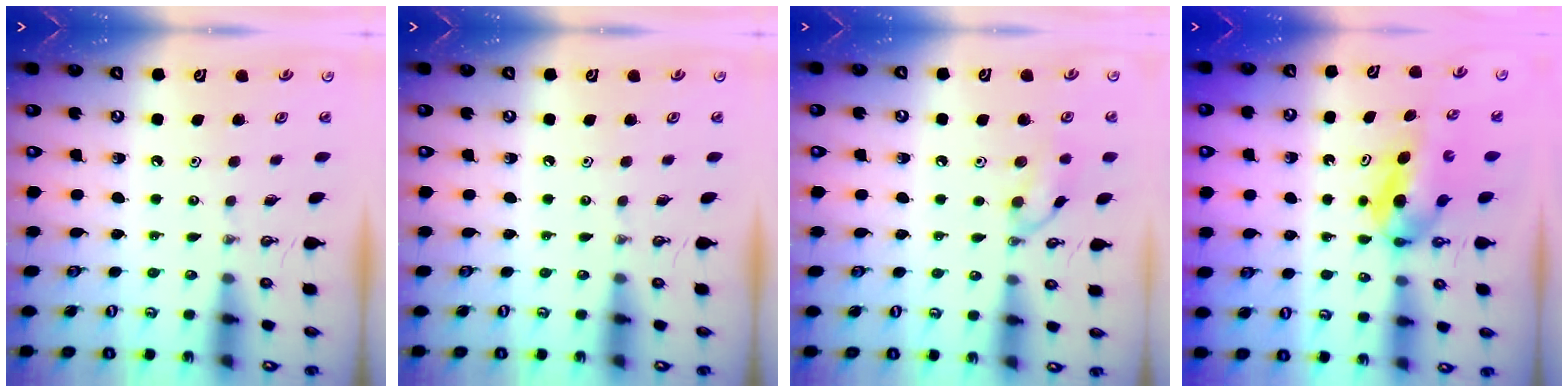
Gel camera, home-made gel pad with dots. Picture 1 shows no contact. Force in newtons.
{"total": 0.0}
{"total": 9.8, "press": 9.4, "slide": 2.9}
{"total": 5.9, "press": 5.5, "slide": 2.3}